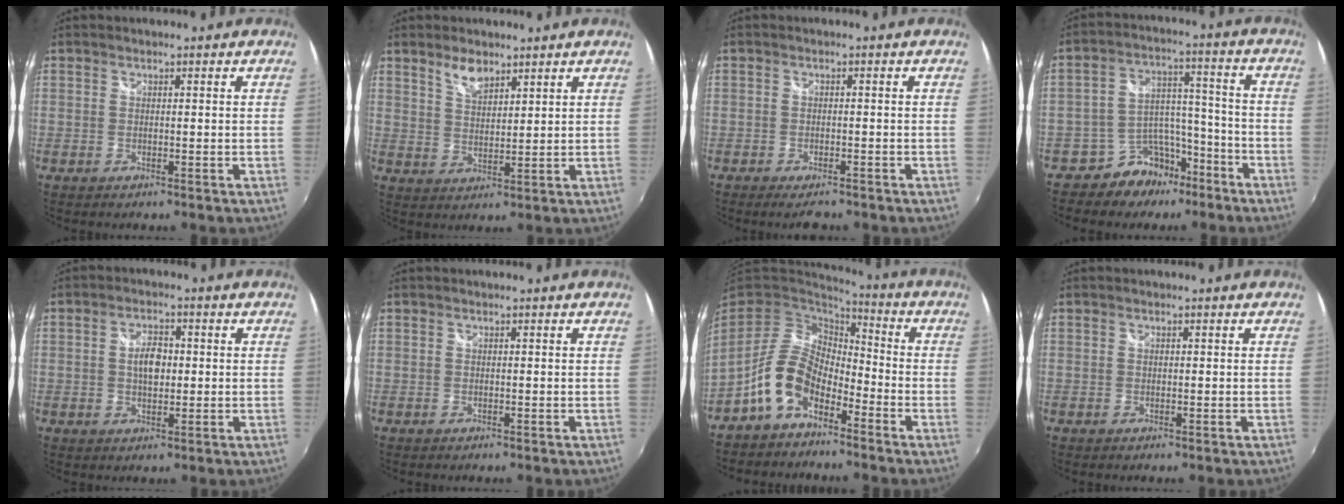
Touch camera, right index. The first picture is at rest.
{"total": 4.8, "force": [3.5, 2.0, 2.6], "torque": [-0.043, 0.001, 0.066]}
{"total": 3.6, "force": [-2.9, 1.2, 1.7], "torque": [-0.042, -0.012, -0.048]}
{"total": 9.5, "force": [-7.2, 6.0, 1.8], "torque": [-0.026, 0.053, -0.111]}
{"total": 4.9, "force": [0.2, 2.8, 4.0], "torque": [-0.071, 0.007, 0.004]}
{"total": 0.0}
{"total": 11.0, "force": [-6.0, 6.3, 6.8], "torque": [-0.139, 0.017, -0.111]}
{"total": 0.0}